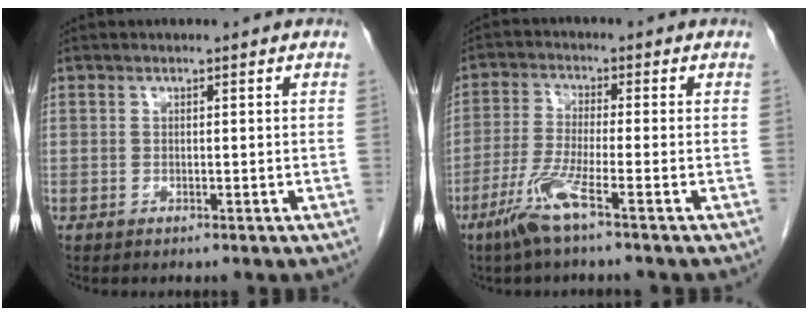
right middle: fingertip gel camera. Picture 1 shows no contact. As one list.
[{"total": 6.4, "force": [-3.7, -0.5, 5.2], "torque": [-0.110, -0.013, -0.081]}]